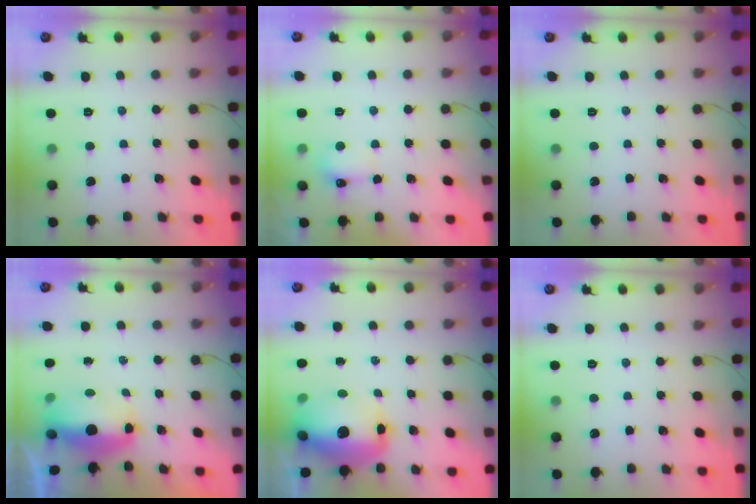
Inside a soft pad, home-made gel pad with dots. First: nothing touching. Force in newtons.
{"total": 5.4, "press": 5.3, "slide": 1.2}
{"total": 0.0}
{"total": 6.4, "press": 6.4, "slide": 0.6}
{"total": 15.2, "press": 14.8, "slide": 3.5}
{"total": 0.0}